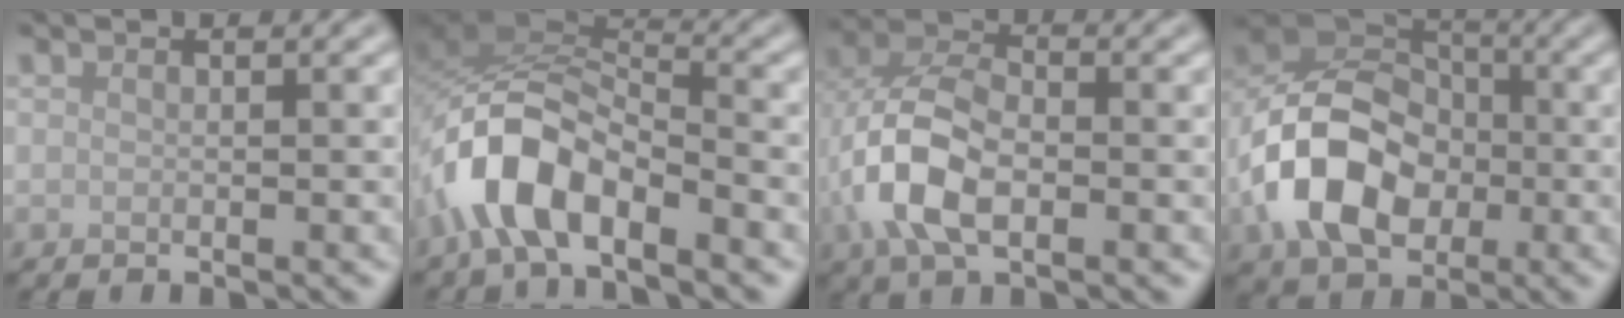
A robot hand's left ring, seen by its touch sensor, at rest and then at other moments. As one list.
[{"total": 7.6, "force": [-4.2, 3.4, 5.3], "torque": [-0.096, 0.004, -0.089]}, {"total": 7.2, "force": [-1.6, 4.2, 5.6], "torque": [-0.124, 0.006, -0.040]}, {"total": 10.3, "force": [-2.2, 7.4, 6.8], "torque": [-0.141, 0.002, -0.050]}]